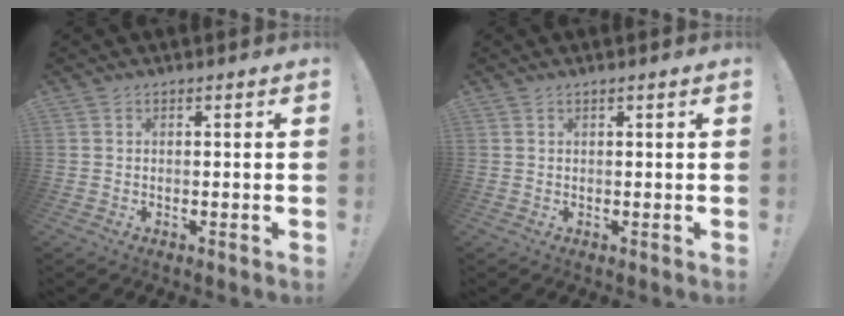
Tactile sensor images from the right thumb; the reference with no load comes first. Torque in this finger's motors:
{"motor_torque": [0.22, 0.14, -0.11, -0.25, -0.03]}